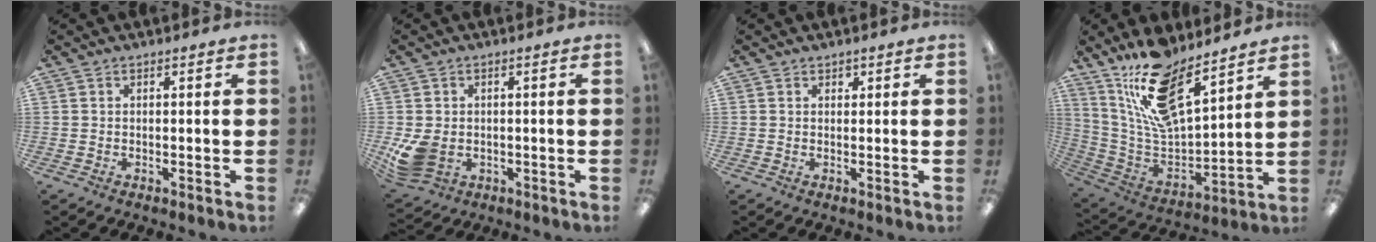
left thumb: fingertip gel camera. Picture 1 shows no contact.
{"total": 7.4, "force": [-1.3, 5.4, 4.8], "torque": [-0.103, 0.000, -0.020]}
{"total": 0.9, "force": [0.7, 0.5, 0.3], "torque": [-0.006, 0.002, 0.012]}
{"total": 18.0, "force": [13.8, 6.6, 9.4], "torque": [-0.182, -0.090, 0.249]}